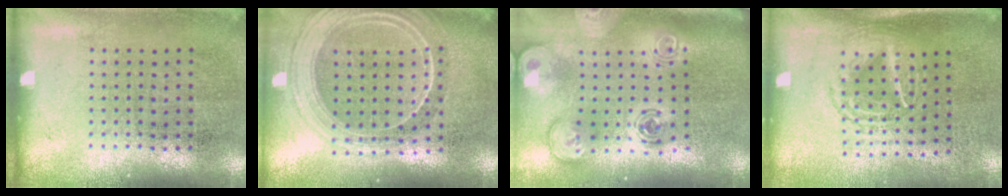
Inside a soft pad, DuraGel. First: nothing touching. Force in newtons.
{"total": 2.2, "press": 2.0, "slide": 1.1}
{"total": 2.9, "press": 2.0, "slide": 2.1}
{"total": 1.6, "press": 1.3, "slide": 0.9}